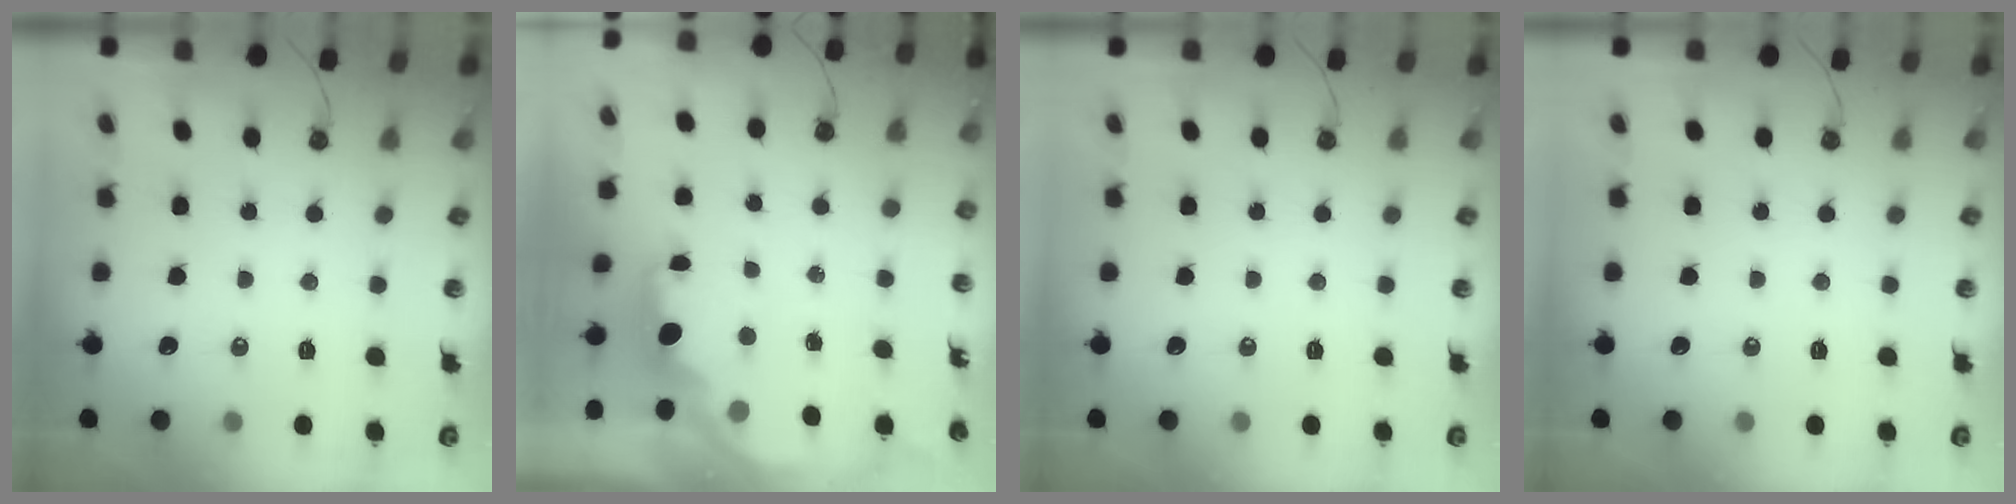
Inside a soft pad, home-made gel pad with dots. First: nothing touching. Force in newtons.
{"total": 2.1, "press": 2.0, "slide": 0.6}
{"total": 0.0}
{"total": 0.0}